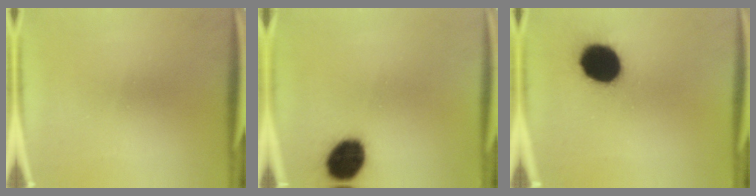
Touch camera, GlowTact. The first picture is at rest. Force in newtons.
{"total": 11.9}
{"total": 16.4}